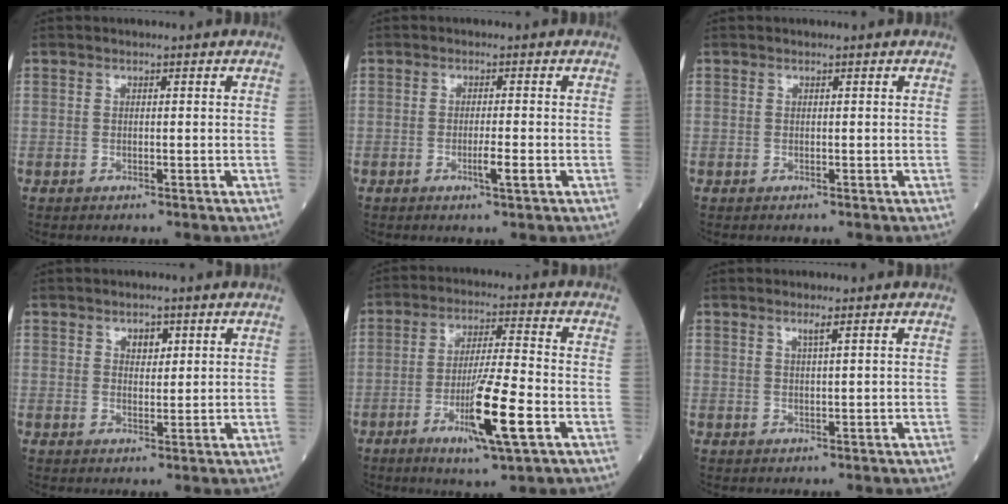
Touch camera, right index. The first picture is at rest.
{"total": 2.6, "force": [-1.0, -0.1, 2.4], "torque": [-0.040, -0.004, -0.016]}
{"total": 0.0}
{"total": 2.3, "force": [1.2, 1.3, 1.5], "torque": [-0.018, -0.001, 0.019]}
{"total": 11.2, "force": [-4.3, 0.4, 10.4], "torque": [-0.185, -0.017, -0.075]}
{"total": 1.3, "force": [0.8, -0.3, 1.0], "torque": [-0.024, -0.003, 0.016]}